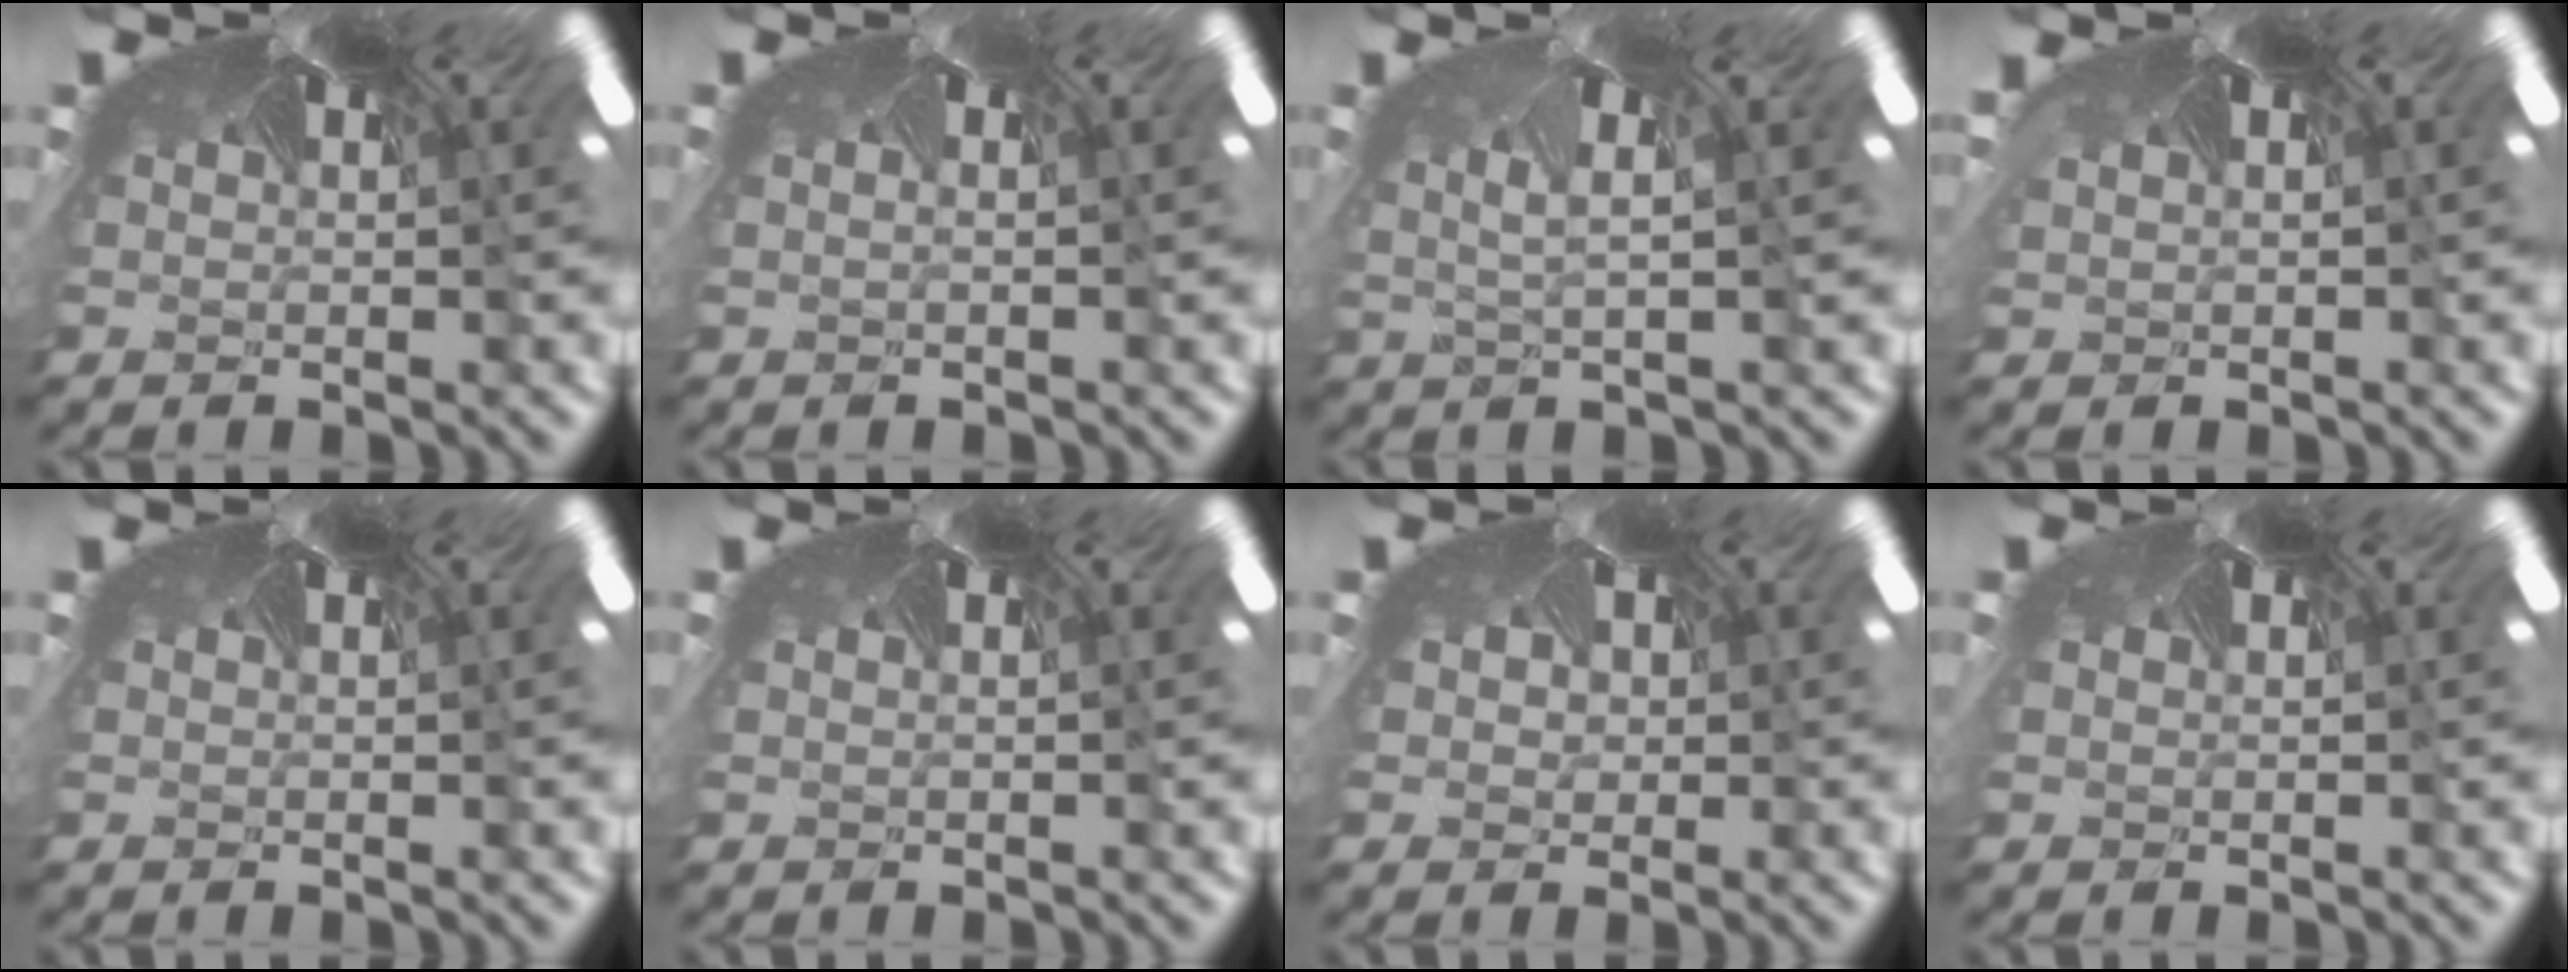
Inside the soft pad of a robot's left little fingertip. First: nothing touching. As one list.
[{"total": 1.3, "force": [-1.3, -0.3, 0.0], "torque": [-0.004, -0.013, -0.010]}, {"total": 2.6, "force": [-2.6, 0.2, 0.2], "torque": [-0.029, -0.049, -0.015]}, {"total": 1.0, "force": [-0.9, 0.1, -0.4], "torque": [0.004, -0.016, -0.006]}, {"total": 0.0}, {"total": 0.5, "force": [-0.5, -0.1, 0.0], "torque": [-0.003, -0.004, -0.002]}, {"total": 1.3, "force": [0.1, 1.3, 0.0], "torque": [-0.006, 0.004, 0.012]}, {"total": 0.0}]